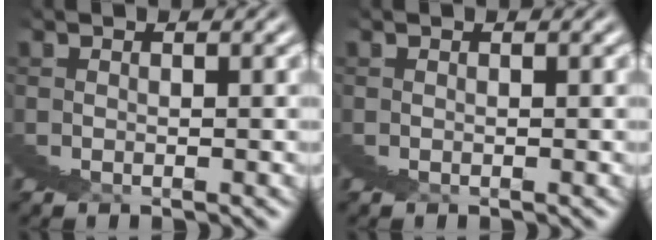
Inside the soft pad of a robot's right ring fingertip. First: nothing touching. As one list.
[{"total": 0.0}]